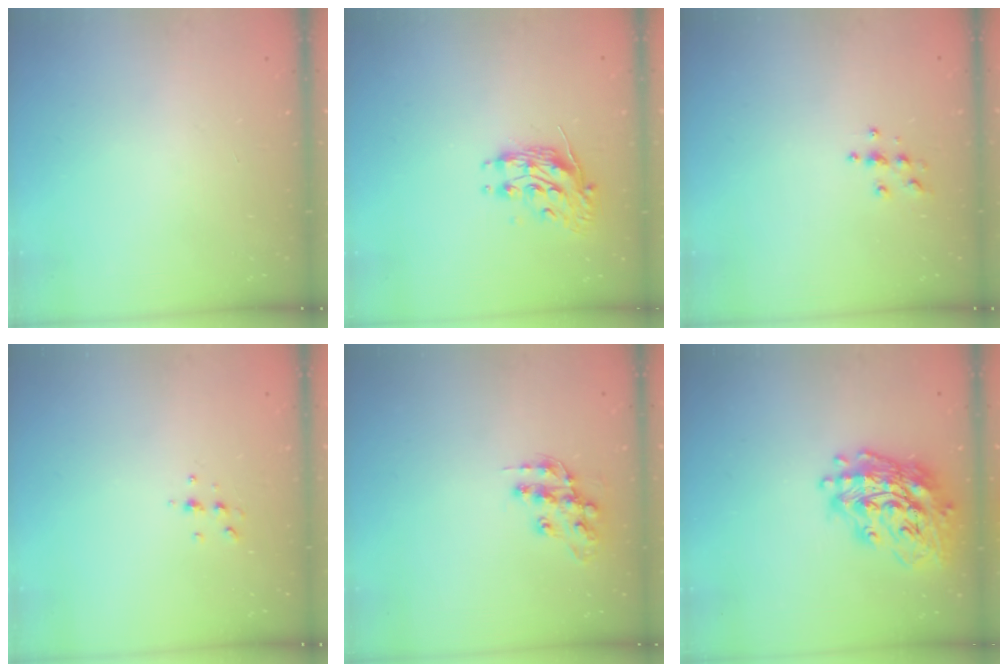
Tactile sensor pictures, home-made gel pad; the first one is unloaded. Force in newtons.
{"total": 9.8, "press": 9.7, "slide": 0.8}
{"total": 4.0, "press": 3.9, "slide": 0.4}
{"total": 4.7, "press": 4.6, "slide": 1.0}
{"total": 13.0, "press": 13.0, "slide": 1.0}
{"total": 19.7, "press": 19.5, "slide": 2.7}